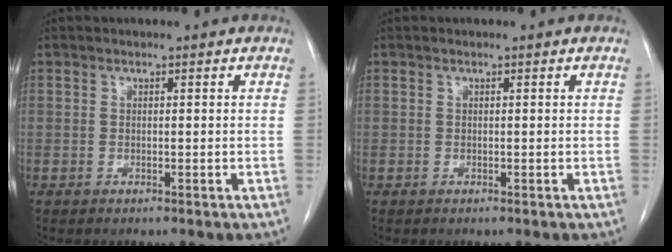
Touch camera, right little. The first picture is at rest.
{"total": 0.0}